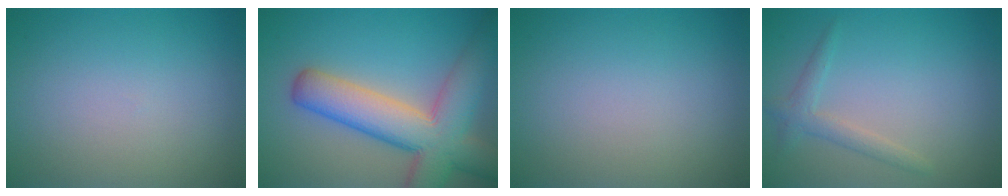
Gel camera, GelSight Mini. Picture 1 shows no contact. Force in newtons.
{"total": 9.7, "press": 9.7, "slide": 0.5}
{"total": 0.0}
{"total": 1.8, "press": 1.8, "slide": 0.1}